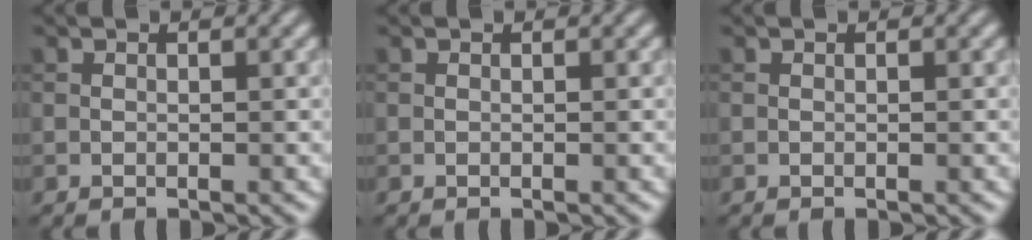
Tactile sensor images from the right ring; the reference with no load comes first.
{"total": 0.0}
{"total": 0.0}